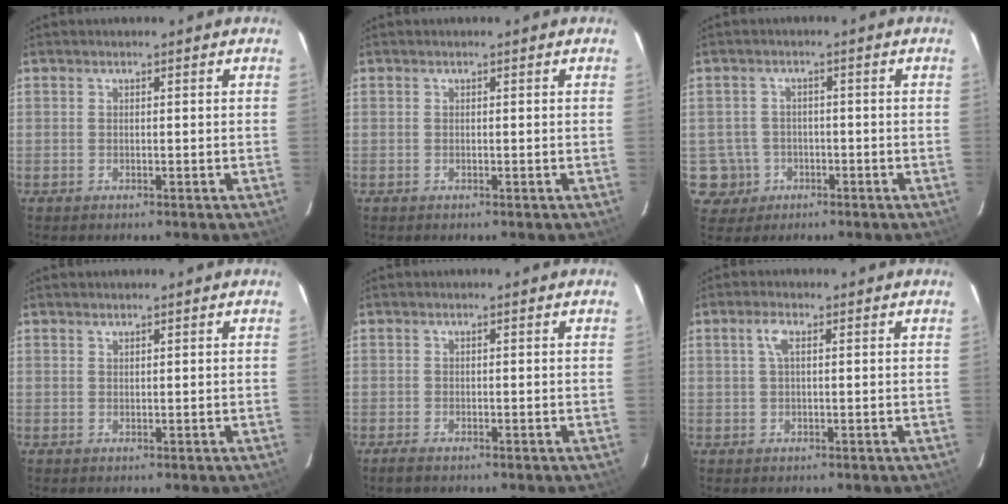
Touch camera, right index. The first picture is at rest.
{"total": 0.0}
{"total": 5.2, "force": [-1.7, 4.9, 0.2], "torque": [-0.014, 0.020, -0.022]}
{"total": 0.5, "force": [0.5, 0.1, 0.0], "torque": [-0.001, 0.001, 0.010]}
{"total": 1.6, "force": [-1.2, 0.4, 0.8], "torque": [-0.019, -0.007, -0.024]}
{"total": 2.4, "force": [0.8, 0.9, 2.1], "torque": [-0.047, 0.008, 0.015]}